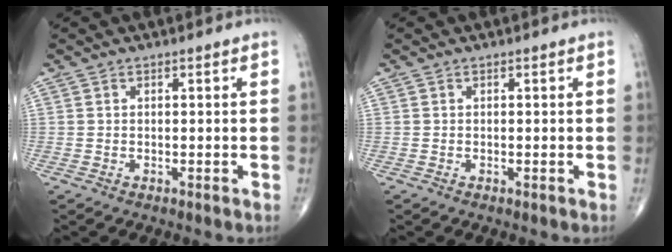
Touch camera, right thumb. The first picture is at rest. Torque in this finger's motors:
{"motor_torque": [0.14, 0.08, 0.11, 0.03, 0.00]}